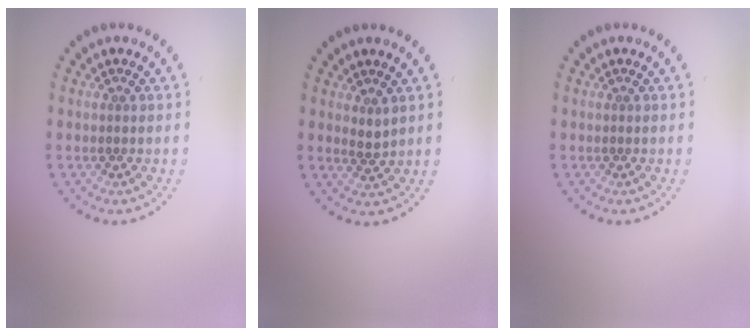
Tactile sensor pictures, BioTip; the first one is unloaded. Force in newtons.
{"total": 1.2, "press": 1.0, "slide": 0.6}
{"total": 0.0}